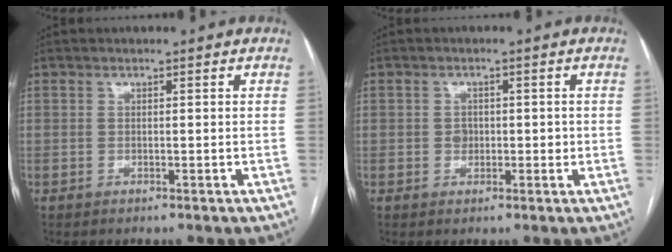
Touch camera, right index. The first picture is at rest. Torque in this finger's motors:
{"motor_torque": [0.47, 0.16, 0.00, 0.02]}